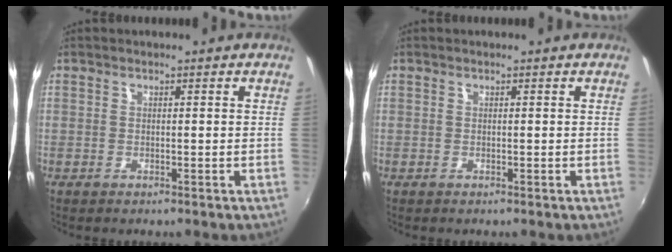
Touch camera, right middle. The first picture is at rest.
{"total": 0.0}